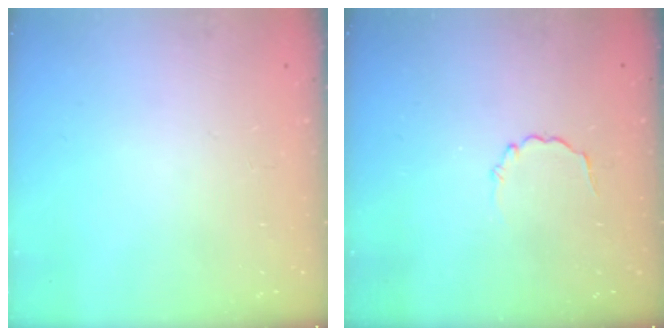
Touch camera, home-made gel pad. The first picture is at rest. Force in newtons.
{"total": 2.1, "press": 1.9, "slide": 0.9}